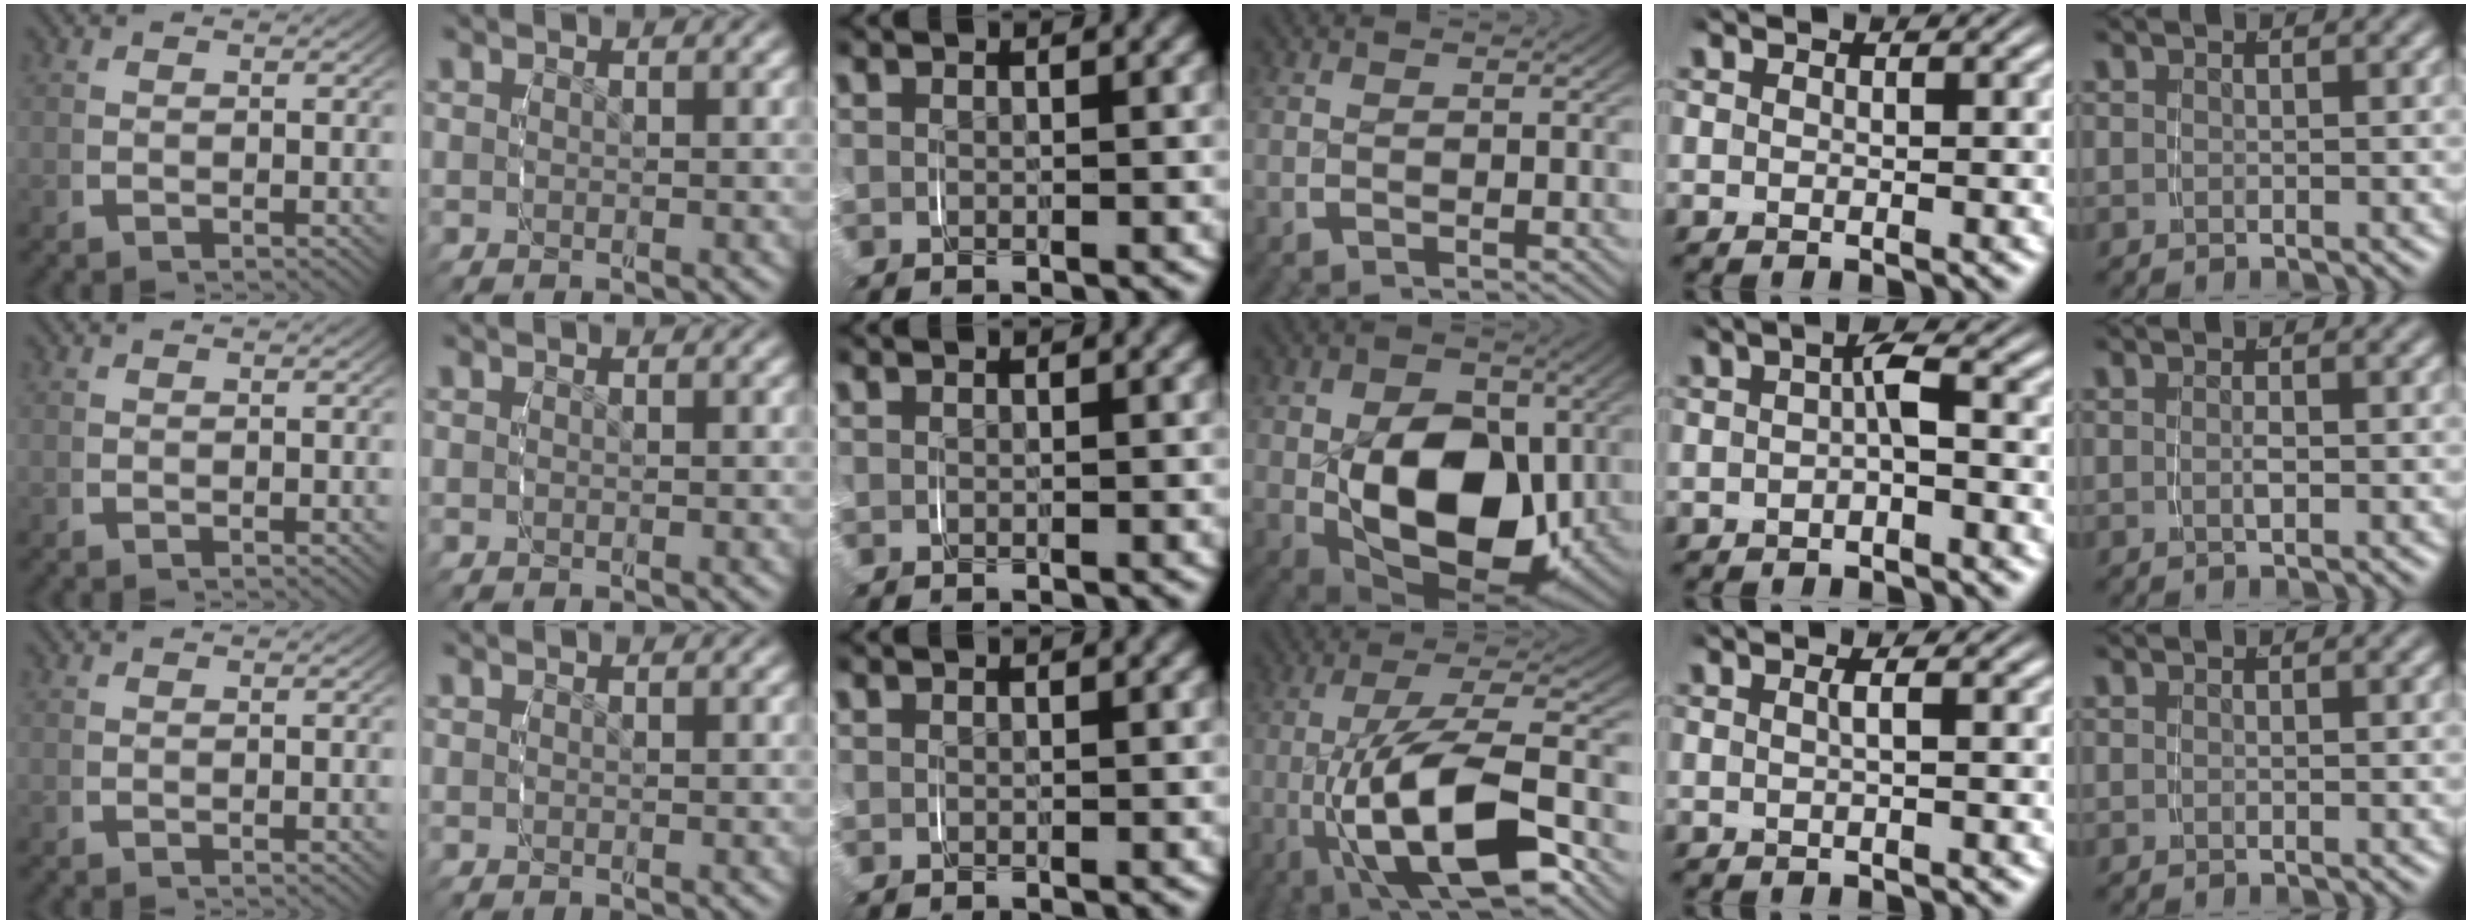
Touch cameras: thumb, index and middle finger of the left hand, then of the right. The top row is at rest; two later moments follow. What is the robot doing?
{"motion": "grasp_and_lifting", "object": "jar lid"}